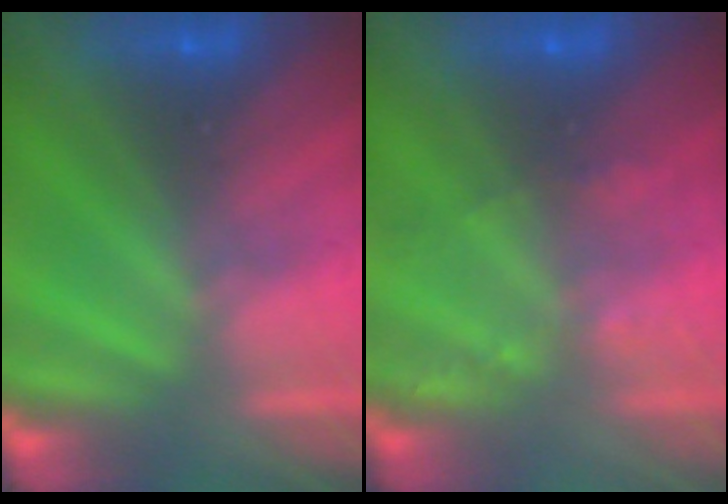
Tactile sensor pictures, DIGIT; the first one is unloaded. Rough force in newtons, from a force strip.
{"total": 2.2}